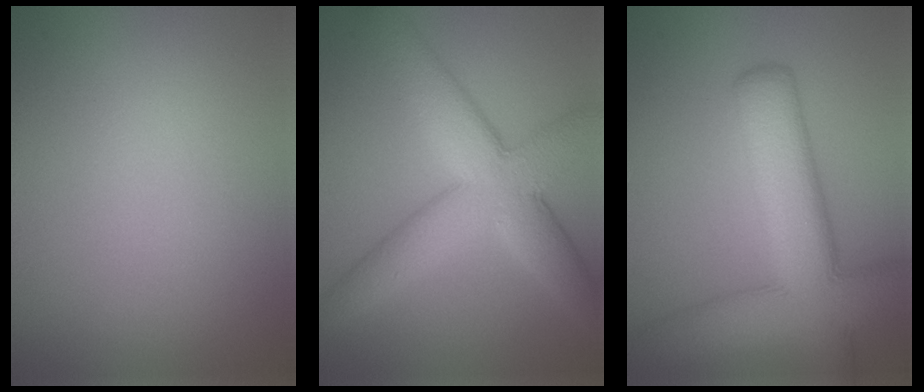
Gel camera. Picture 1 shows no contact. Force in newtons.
{"total": 8.6, "press": 8.5, "slide": 0.4}
{"total": 10.5, "press": 10.4, "slide": 0.6}